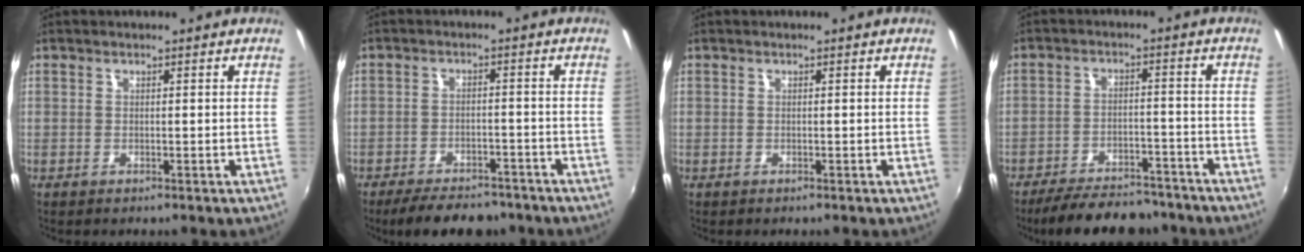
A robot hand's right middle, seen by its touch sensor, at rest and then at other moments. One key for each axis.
{"total": 10.7, "fx": -8.7, "fy": 4.1, "fz": 4.7, "tx": -0.105, "ty": -0.003, "tz": -0.122}
{"total": 0.0}
{"total": 15.0, "fx": -12.8, "fy": 4.8, "fz": 6.2, "tx": -0.131, "ty": 0.003, "tz": -0.175}